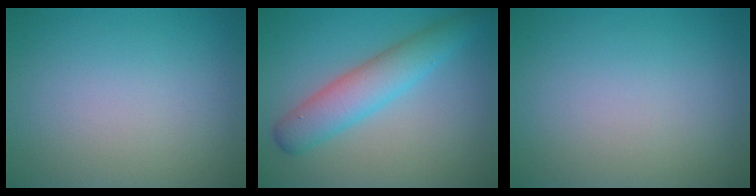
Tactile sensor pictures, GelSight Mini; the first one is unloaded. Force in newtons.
{"total": 4.7, "press": 4.7, "slide": 0.3}
{"total": 0.0}